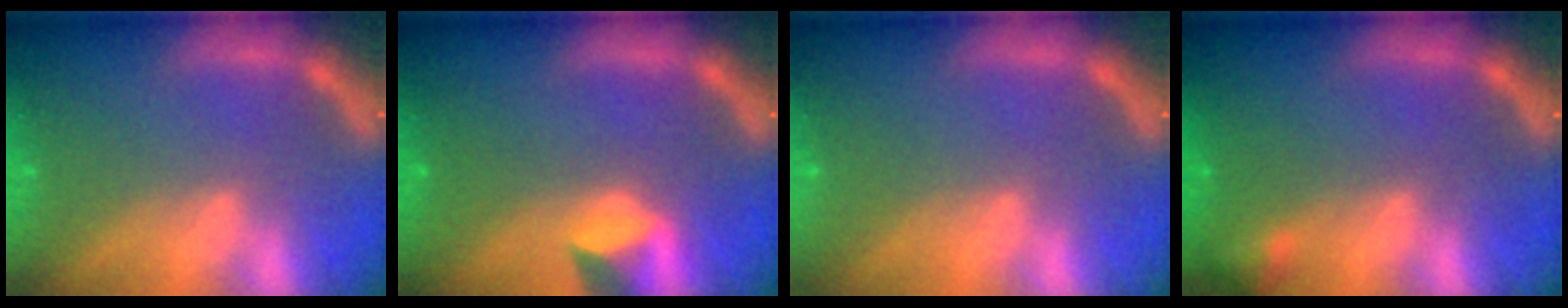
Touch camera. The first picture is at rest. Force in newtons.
{"total": 2.4}
{"total": 0.0}
{"total": 1.4}